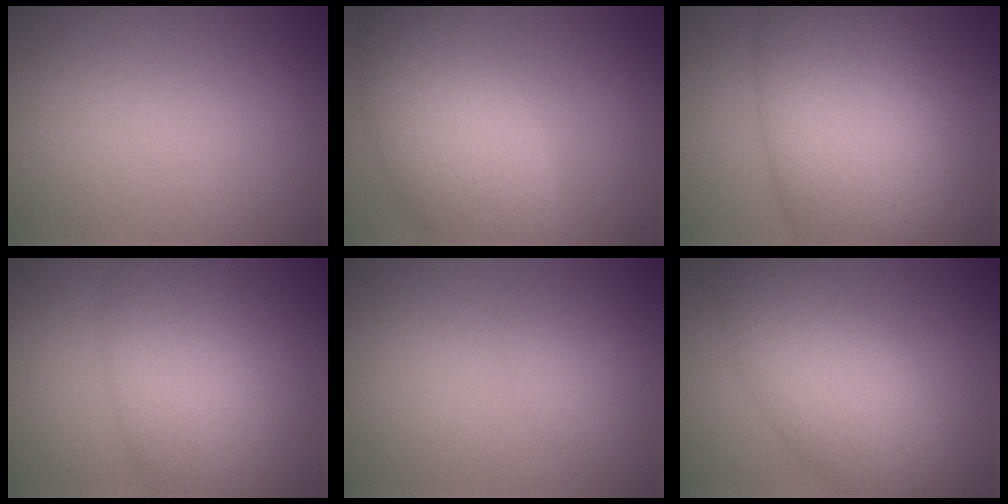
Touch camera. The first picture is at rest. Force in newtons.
{"total": 7.5, "press": 7.4, "slide": 0.4}
{"total": 11.7, "press": 11.7, "slide": 0.3}
{"total": 6.7, "press": 6.6, "slide": 0.4}
{"total": 1.0, "press": 1.0, "slide": 0.1}
{"total": 7.2, "press": 7.2, "slide": 0.2}